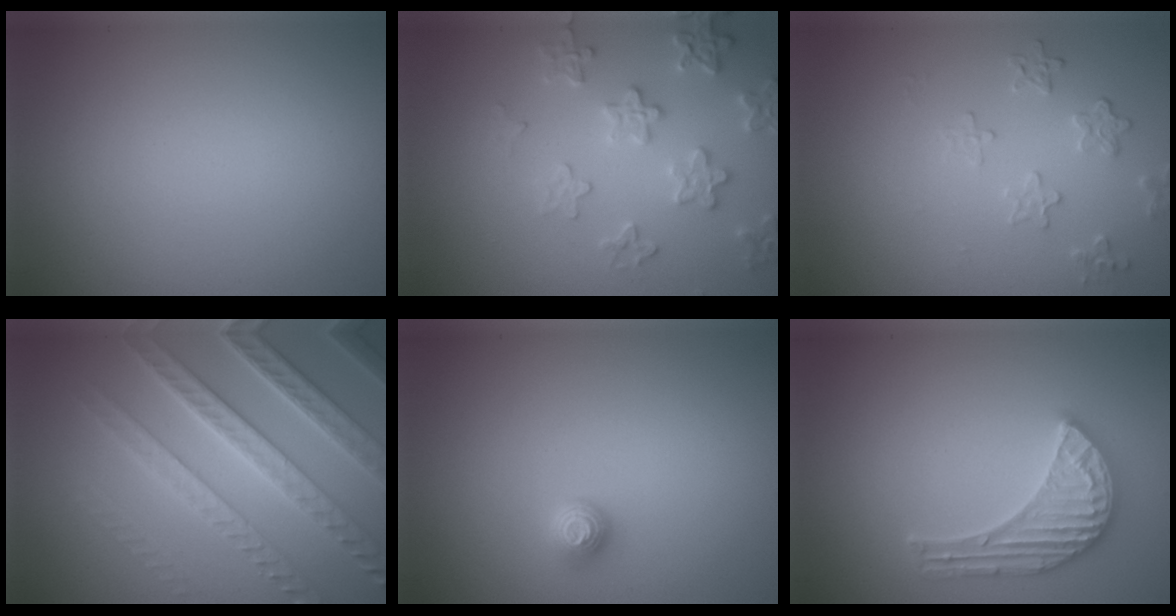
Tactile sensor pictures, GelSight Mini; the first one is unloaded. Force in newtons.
{"total": 3.4, "press": 3.4, "slide": 0.2}
{"total": 1.9, "press": 1.3, "slide": 1.4}
{"total": 7.1, "press": 6.8, "slide": 1.8}
{"total": 1.2, "press": 1.0, "slide": 0.6}
{"total": 4.2, "press": 3.9, "slide": 1.5}